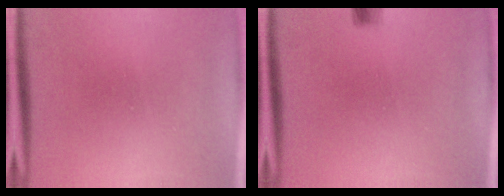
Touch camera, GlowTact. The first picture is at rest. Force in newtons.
{"total": 1.6}